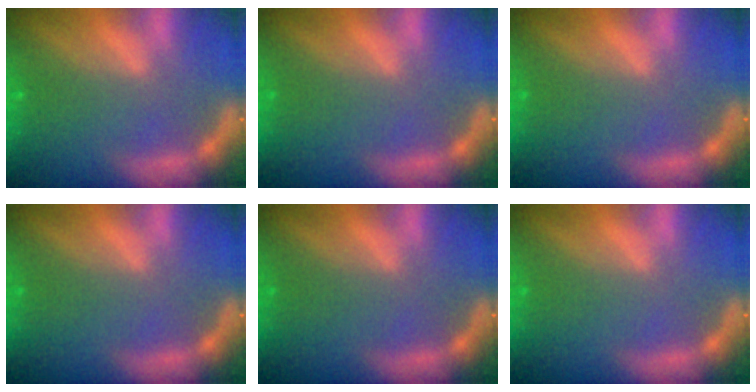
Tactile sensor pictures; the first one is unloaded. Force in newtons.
{"total": 0.0}
{"total": 0.0}
{"total": 0.0}
{"total": 0.0}
{"total": 0.0}